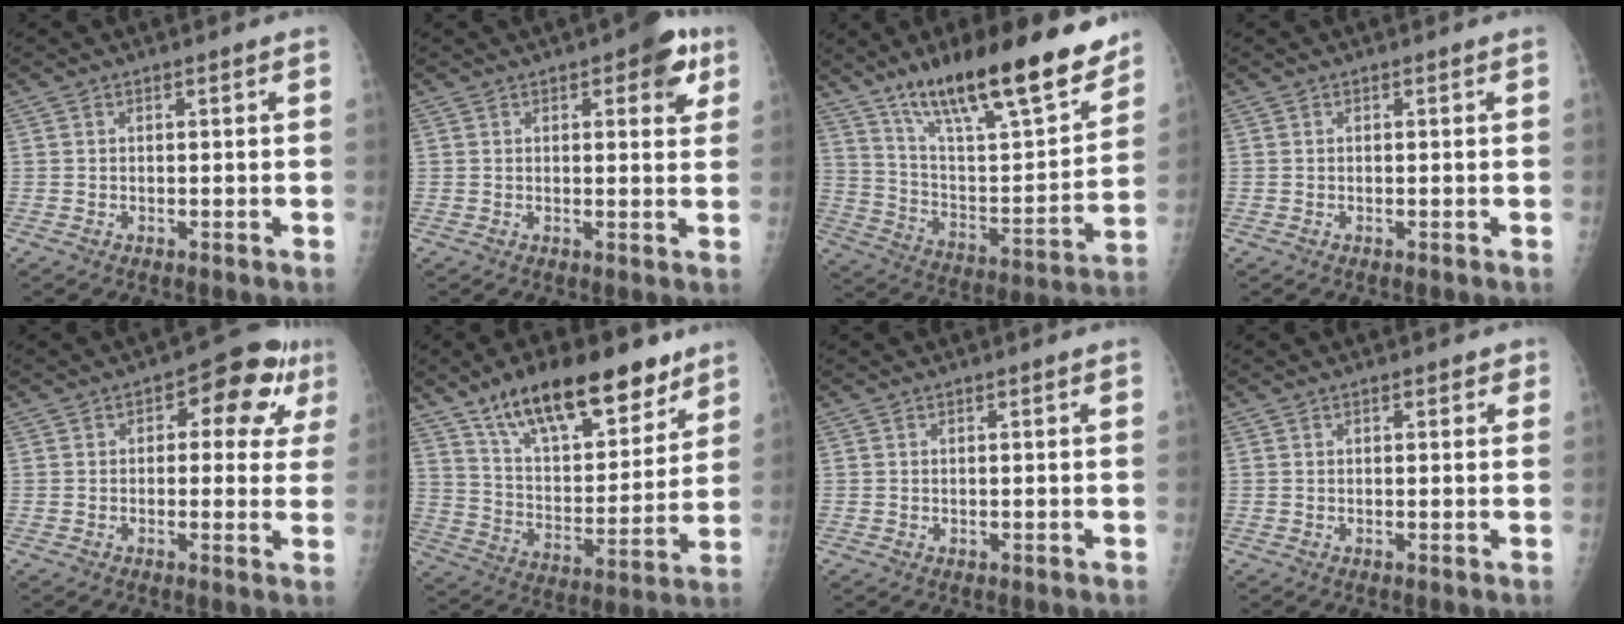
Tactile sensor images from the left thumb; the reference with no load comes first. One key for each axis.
{"total": 6.6, "fx": 3.1, "fy": 2.7, "fz": 5.2, "tx": -0.037, "ty": -0.006, "tz": 0.029}
{"total": 25.7, "fx": 18.0, "fy": 6.2, "fz": 17.3, "tx": -0.248, "ty": -0.070, "tz": 0.302}
{"total": 0.0}
{"total": 10.2, "fx": 3.3, "fy": 5.6, "fz": 7.8, "tx": -0.050, "ty": 0.014, "tz": 0.033}
{"total": 22.5, "fx": 15.0, "fy": 9.3, "fz": 14.0, "tx": -0.182, "ty": -0.055, "tz": 0.253}
{"total": 0.0}
{"total": 1.9, "fx": 1.0, "fy": 1.0, "fz": 1.2, "tx": -0.004, "ty": -0.001, "tz": 0.011}